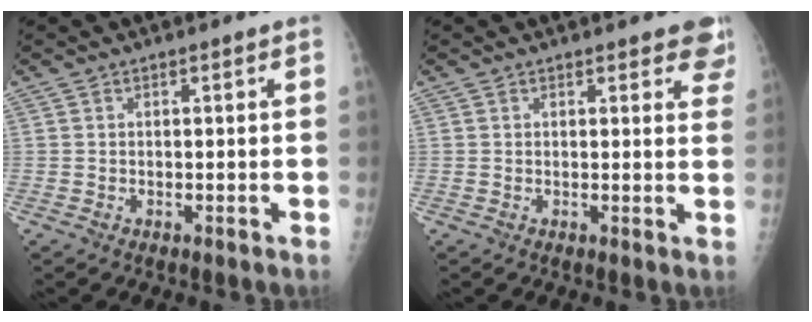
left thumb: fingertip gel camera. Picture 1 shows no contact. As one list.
[{"total": 5.1, "force": [4.0, 2.1, 2.4], "torque": [0.010, -0.014, 0.032]}]